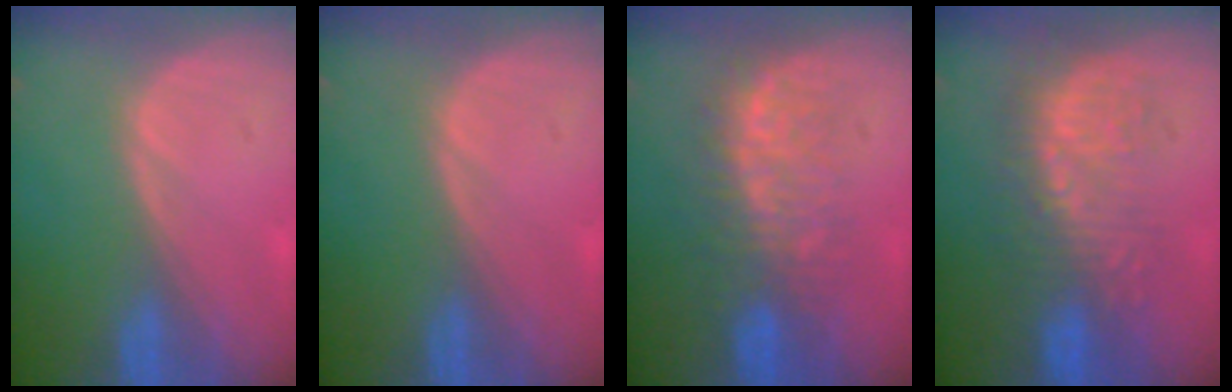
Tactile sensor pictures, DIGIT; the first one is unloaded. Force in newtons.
{"total": 0.0}
{"total": 7.7, "press": 7.7, "slide": 1.2}
{"total": 8.8, "press": 8.6, "slide": 2.0}